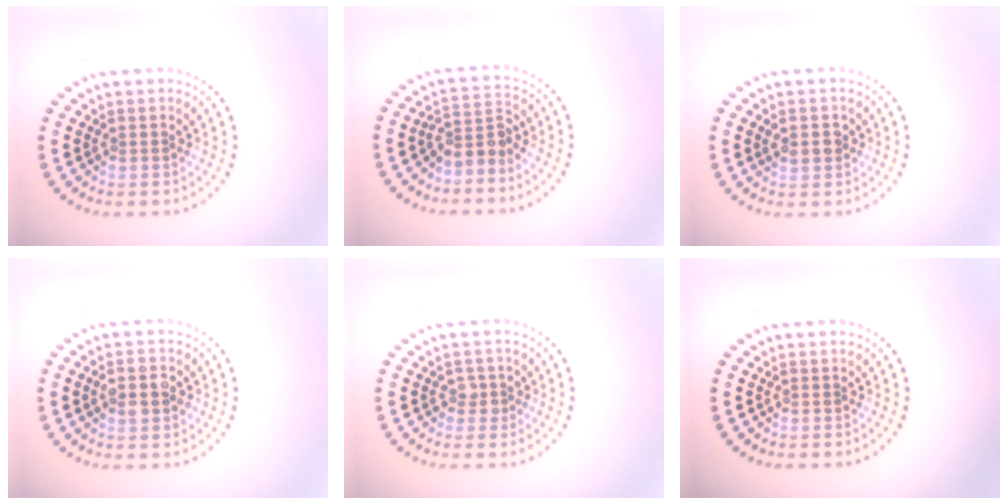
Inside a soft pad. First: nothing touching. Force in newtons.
{"total": 2.6, "press": 1.9, "slide": 1.7}
{"total": 1.9, "press": 1.9, "slide": 0.4}
{"total": 2.9, "press": 2.9, "slide": 0.1}
{"total": 1.0, "press": 0.9, "slide": 0.4}
{"total": 0.0}